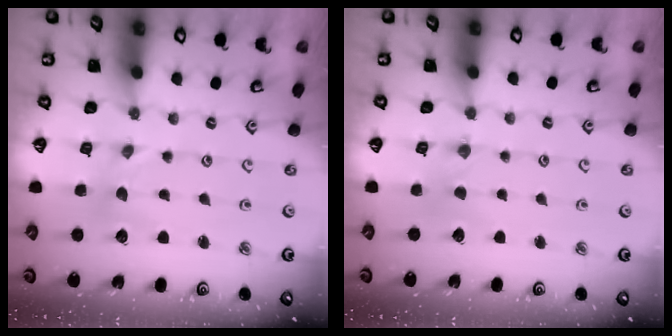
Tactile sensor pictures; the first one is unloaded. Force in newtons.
{"total": 0.0}